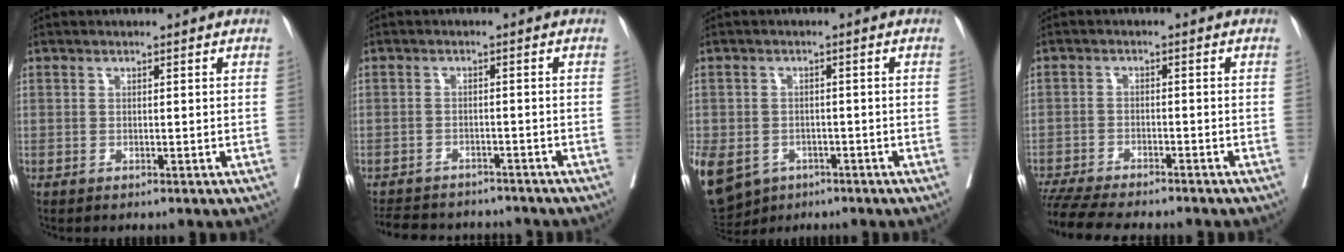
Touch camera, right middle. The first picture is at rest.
{"total": 11.3, "force": [-10.4, 3.4, 3.1], "torque": [-0.064, 0.004, -0.137]}
{"total": 21.5, "force": [-9.8, 16.8, 9.2], "torque": [-0.330, -0.025, -0.143]}
{"total": 12.5, "force": [-11.1, 1.7, 5.5], "torque": [-0.084, -0.016, -0.167]}